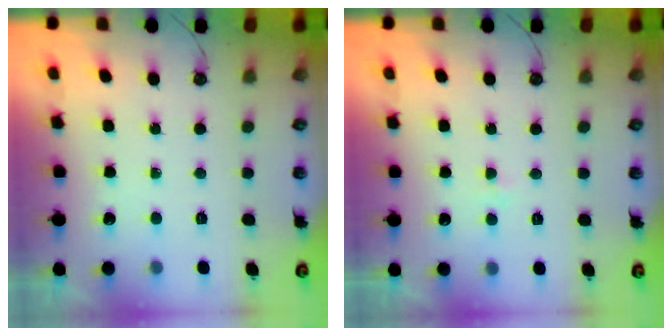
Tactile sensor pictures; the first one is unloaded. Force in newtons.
{"total": 2.1, "press": 1.6, "slide": 1.2}